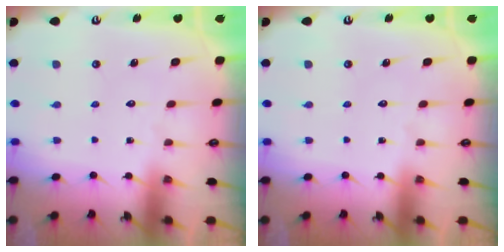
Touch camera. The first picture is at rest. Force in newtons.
{"total": 0.0}